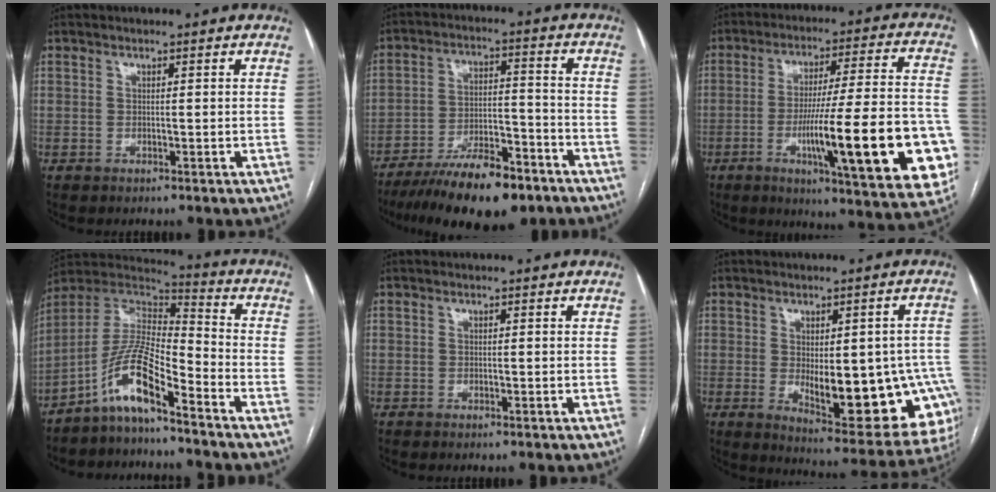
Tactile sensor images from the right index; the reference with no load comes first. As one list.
[{"total": 15.0, "force": [-11.1, 4.1, 9.3], "torque": [-0.154, -0.001, -0.188]}, {"total": 24.2, "force": [-6.8, 2.5, 23.1], "torque": [-0.282, -0.004, -0.090]}, {"total": 10.7, "force": [-7.0, 1.6, 8.0], "torque": [-0.165, 0.019, -0.135]}, {"total": 0.0}, {"total": 18.7, "force": [-4.1, 7.2, 16.8], "torque": [-0.141, 0.007, -0.029]}]